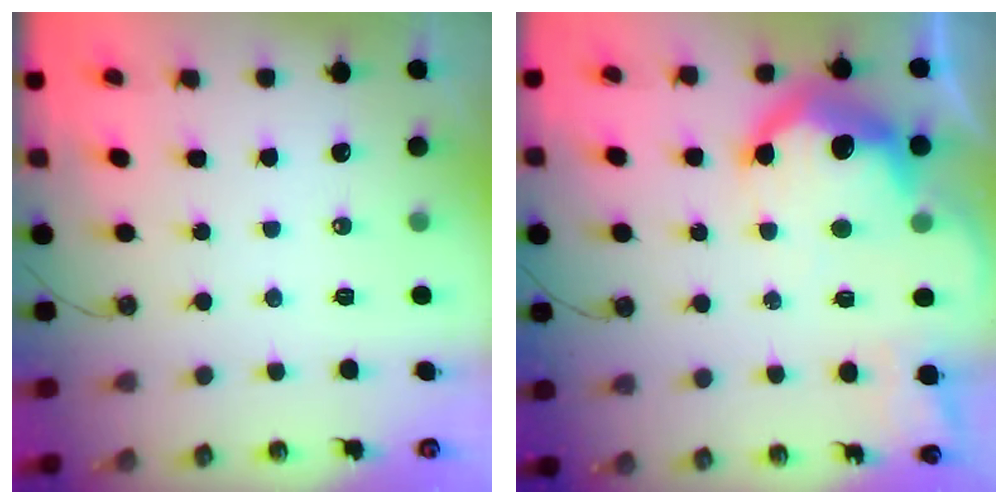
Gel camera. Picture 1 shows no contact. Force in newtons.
{"total": 22.7, "press": 22.7, "slide": 1.8}